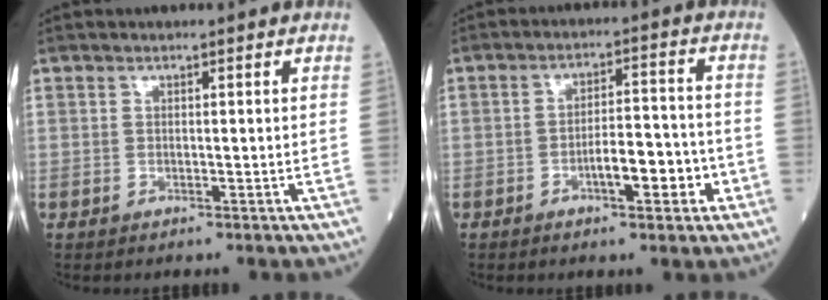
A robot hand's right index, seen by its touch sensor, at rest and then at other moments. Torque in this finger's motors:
{"motor_torque": [0.25, -0.06, 0.47, 0.11]}